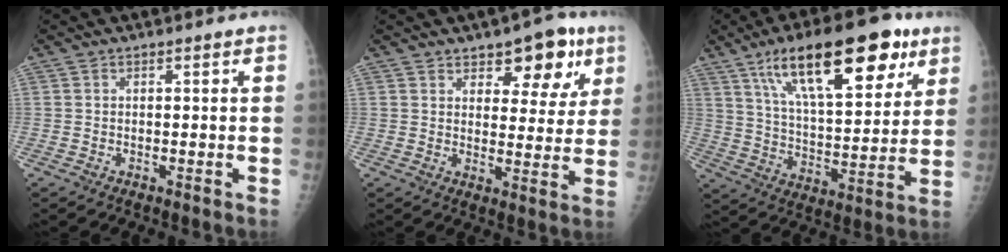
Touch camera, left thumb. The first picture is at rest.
{"total": 9.9, "force": [5.8, 5.1, 6.2], "torque": [-0.041, -0.027, 0.080]}
{"total": 23.5, "force": [12.9, 8.9, 17.5], "torque": [-0.243, -0.032, 0.215]}